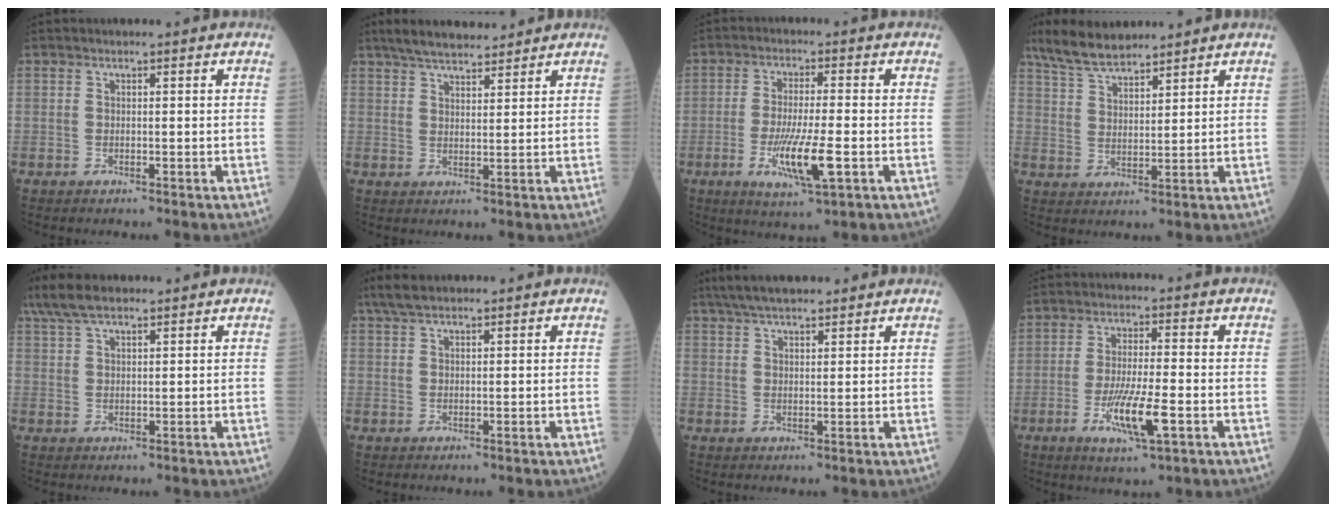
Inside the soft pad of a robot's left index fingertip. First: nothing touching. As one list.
[{"total": 7.5, "force": [6.5, 1.6, 3.2], "torque": [-0.054, 0.021, 0.114]}, {"total": 8.7, "force": [-2.8, 0.9, 8.2], "torque": [-0.157, -0.019, -0.047]}, {"total": 7.7, "force": [6.7, 1.8, 3.3], "torque": [-0.076, 0.012, 0.132]}, {"total": 6.3, "force": [4.9, 1.7, 3.6], "torque": [-0.085, 0.025, 0.098]}, {"total": 3.2, "force": [2.6, 0.9, 1.7], "torque": [-0.040, 0.016, 0.054]}, {"total": 7.9, "force": [6.6, 1.8, 4.1], "torque": [-0.063, 0.032, 0.111]}, {"total": 8.3, "force": [-3.1, 0.8, 7.7], "torque": [-0.148, -0.016, -0.053]}]